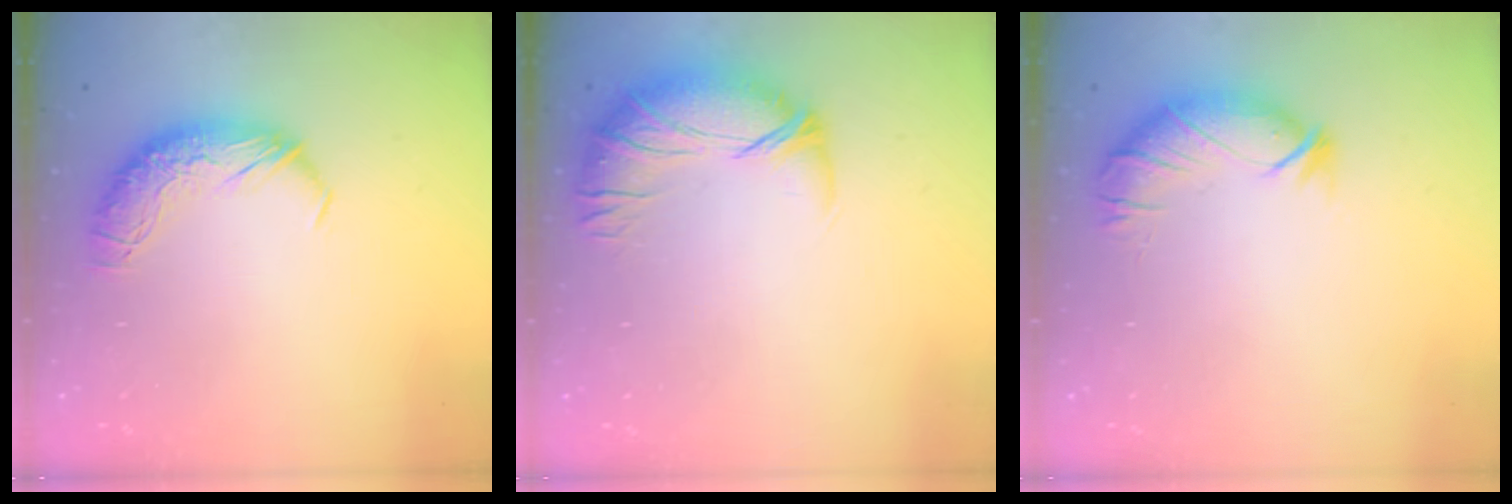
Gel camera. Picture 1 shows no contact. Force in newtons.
{"total": 3.3, "press": 2.4, "slide": 2.2}
{"total": 3.0, "press": 2.9, "slide": 0.8}